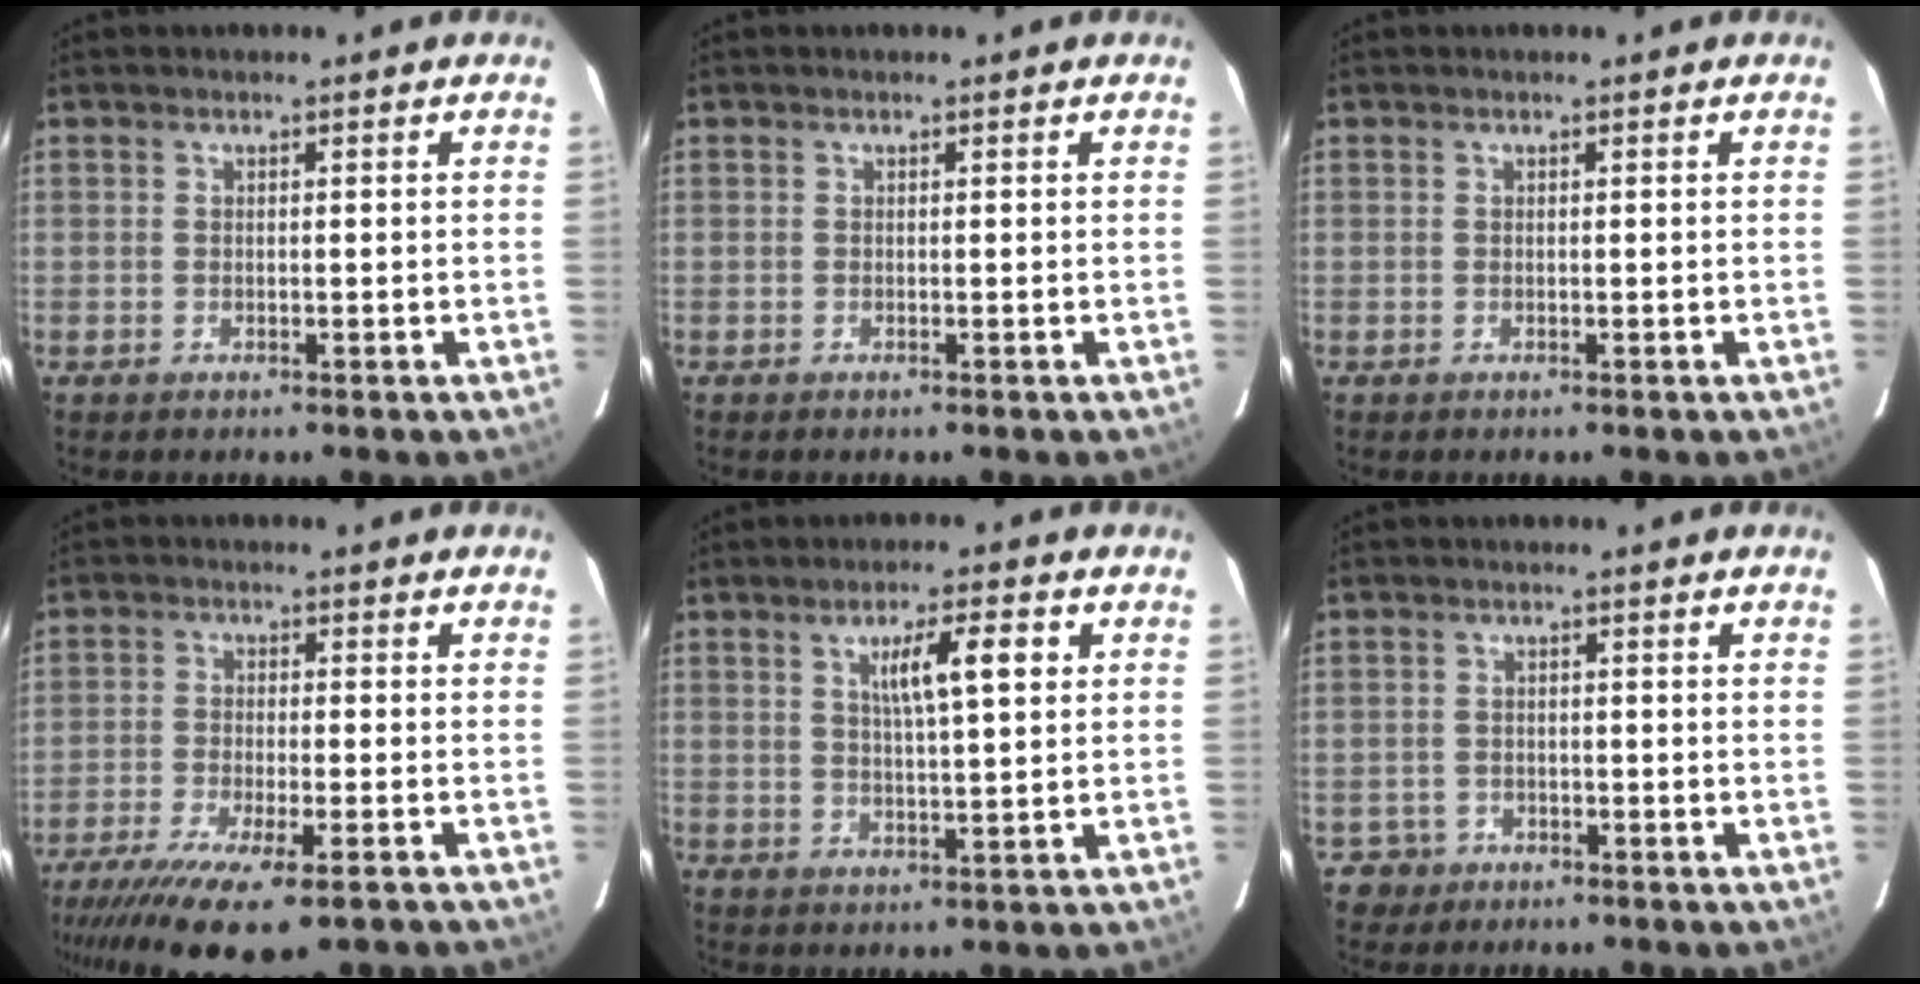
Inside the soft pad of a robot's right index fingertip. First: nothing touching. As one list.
[{"total": 0.0}, {"total": 0.0}, {"total": 15.9, "force": [-12.0, 2.4, 10.1], "torque": [-0.151, -0.038, -0.187]}, {"total": 7.0, "force": [2.5, 0.7, 6.5], "torque": [-0.113, 0.008, 0.042]}, {"total": 3.0, "force": [-1.4, 2.6, -0.7], "torque": [0.015, 0.013, -0.023]}]